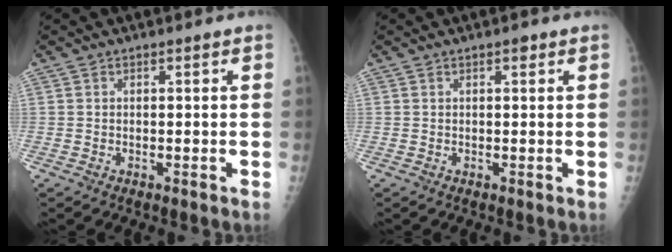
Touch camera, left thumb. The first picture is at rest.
{"total": 1.2, "force": [0.7, 0.5, 0.8], "torque": [-0.006, -0.001, 0.008]}